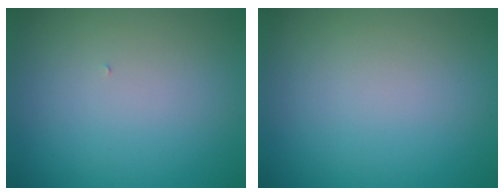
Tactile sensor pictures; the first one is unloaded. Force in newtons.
{"total": 0.0}